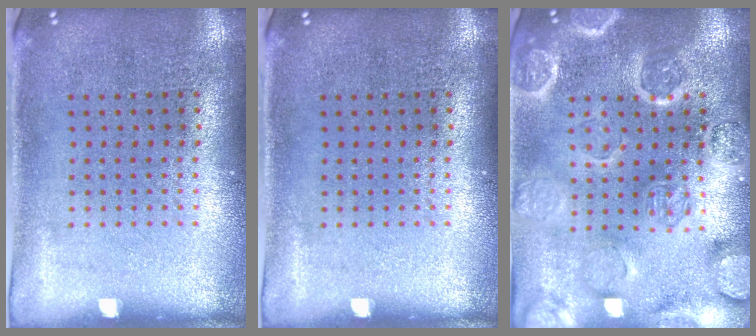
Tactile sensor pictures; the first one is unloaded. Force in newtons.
{"total": 0.0}
{"total": 3.3, "press": 3.3, "slide": 0.7}